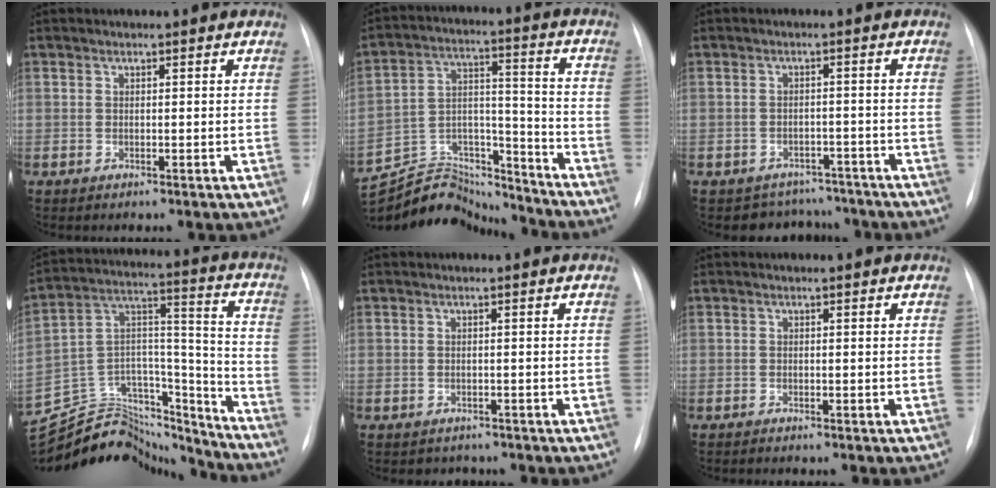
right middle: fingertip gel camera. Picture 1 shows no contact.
{"total": 19.3, "force": [-18.6, 4.3, 2.9], "torque": [-0.069, 0.047, -0.292]}
{"total": 6.3, "force": [-5.5, 3.0, -0.7], "torque": [0.020, 0.027, -0.070]}
{"total": 25.3, "force": [-23.5, 7.1, 6.0], "torque": [-0.133, 0.043, -0.364]}
{"total": 2.0, "force": [-1.6, 1.1, -0.3], "torque": [-0.002, 0.004, -0.023]}
{"total": 0.6, "force": [-0.6, 0.0, 0.2], "torque": [-0.007, -0.002, -0.008]}